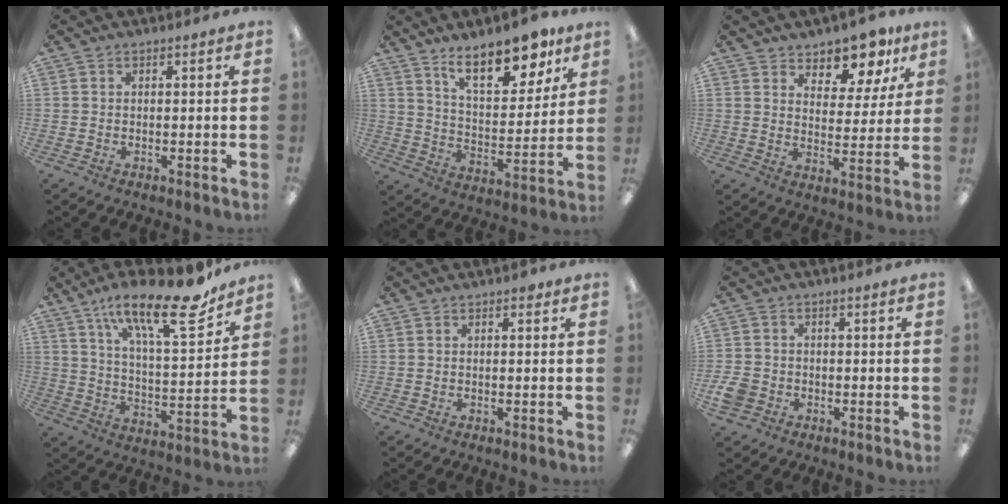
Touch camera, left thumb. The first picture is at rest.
{"total": 17.0, "force": [11.9, 7.1, 9.9], "torque": [-0.141, -0.064, 0.200]}
{"total": 10.5, "force": [8.9, 4.6, 3.0], "torque": [-0.043, -0.067, 0.162]}
{"total": 21.6, "force": [14.9, 6.6, 14.1], "torque": [-0.219, -0.090, 0.243]}
{"total": 0.7, "force": [0.4, 0.4, 0.4], "torque": [-0.001, -0.001, 0.005]}
{"total": 4.0, "force": [-1.7, 3.3, 1.5], "torque": [-0.035, 0.005, -0.033]}